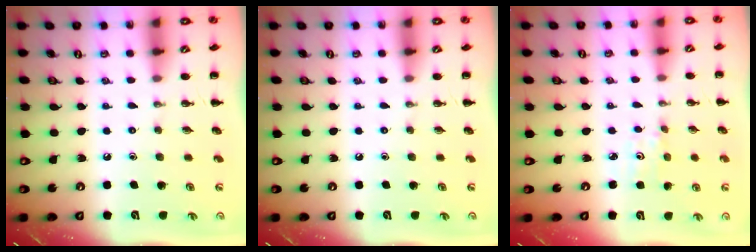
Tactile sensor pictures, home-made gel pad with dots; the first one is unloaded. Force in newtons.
{"total": 0.0}
{"total": 2.7, "press": 2.6, "slide": 0.8}